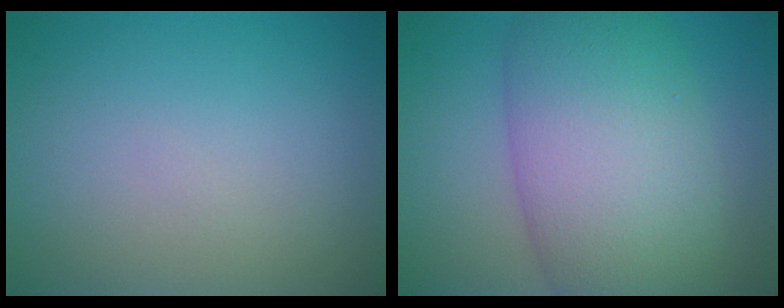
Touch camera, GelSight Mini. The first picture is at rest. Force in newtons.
{"total": 11.1, "press": 11.0, "slide": 0.6}